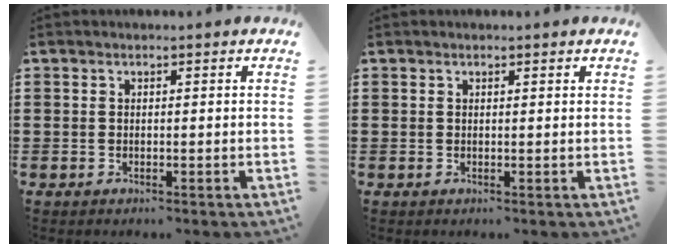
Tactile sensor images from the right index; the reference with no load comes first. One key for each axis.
{"total": 0.0}